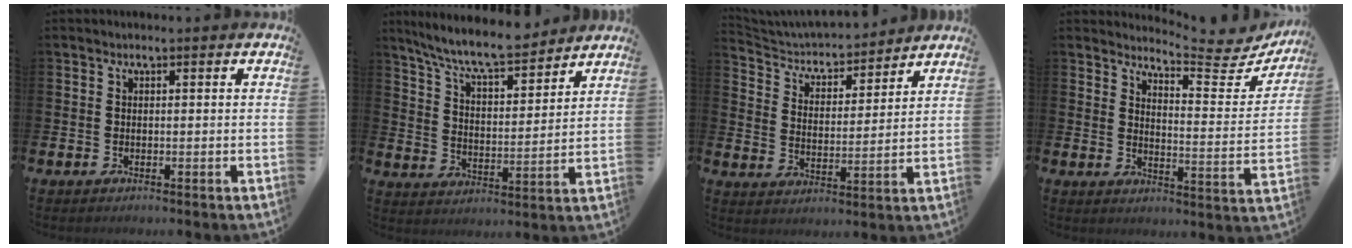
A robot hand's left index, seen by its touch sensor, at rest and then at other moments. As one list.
[{"total": 8.8, "force": [8.2, 1.2, 3.1], "torque": [-0.096, -0.047, 0.146]}, {"total": 4.6, "force": [4.3, 1.5, 0.5], "torque": [-0.042, -0.035, 0.069]}, {"total": 6.0, "force": [5.8, 0.5, 1.3], "torque": [-0.024, -0.055, 0.093]}]